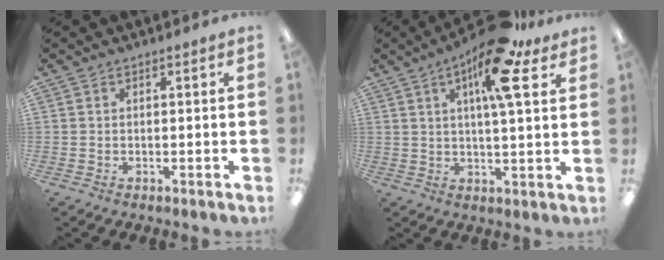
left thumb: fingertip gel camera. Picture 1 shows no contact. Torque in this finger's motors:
{"motor_torque": [0.56, 0.12, -0.15, 0.18, 0.12]}